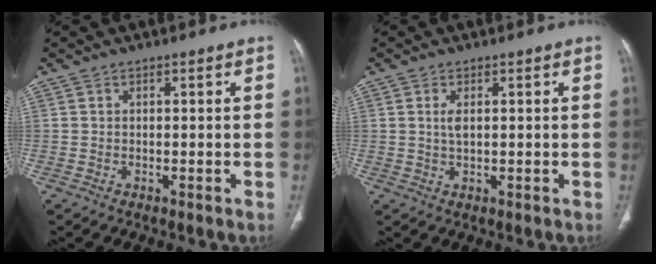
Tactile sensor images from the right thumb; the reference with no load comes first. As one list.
[{"total": 2.1, "force": [0.5, 0.8, 1.9], "torque": [-0.043, -0.003, 0.011]}]